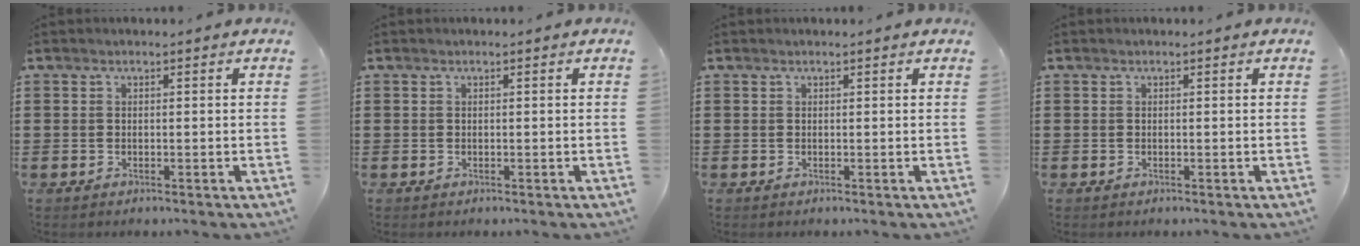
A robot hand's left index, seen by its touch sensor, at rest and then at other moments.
{"total": 0.0}
{"total": 0.0}
{"total": 0.0}